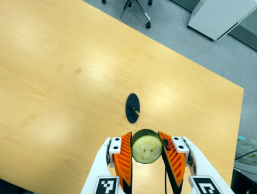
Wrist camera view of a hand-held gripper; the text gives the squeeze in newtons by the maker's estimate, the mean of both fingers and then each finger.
{"total": 11.2, "left": 10.0, "right": 12.4}